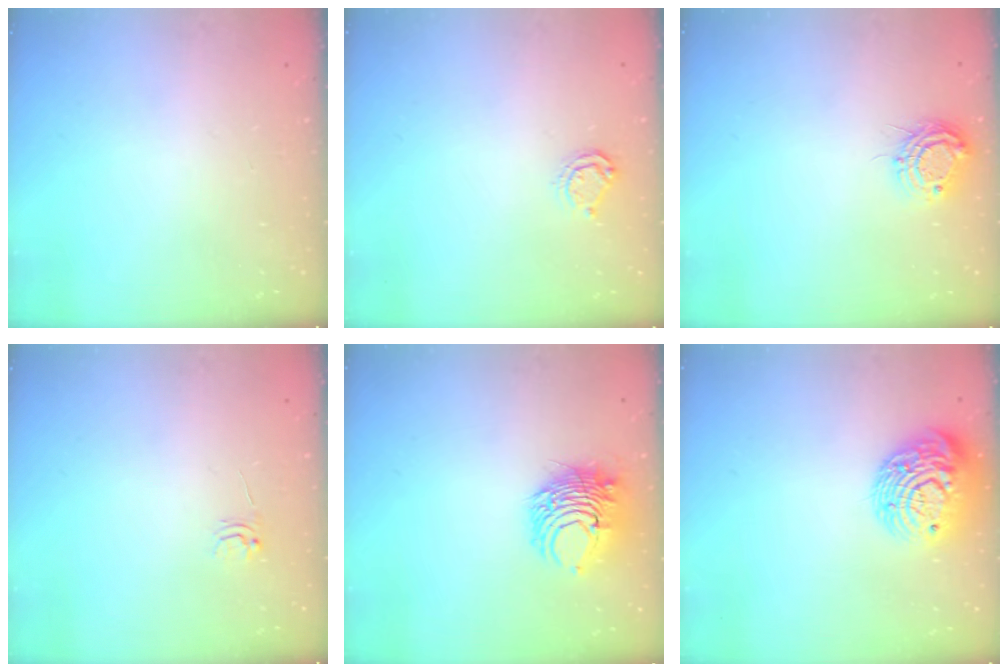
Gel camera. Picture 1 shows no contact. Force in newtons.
{"total": 4.4, "press": 4.4, "slide": 0.5}
{"total": 8.8, "press": 8.8, "slide": 0.8}
{"total": 4.0, "press": 4.0, "slide": 0.6}
{"total": 8.6, "press": 8.5, "slide": 1.1}
{"total": 13.9, "press": 13.8, "slide": 0.9}